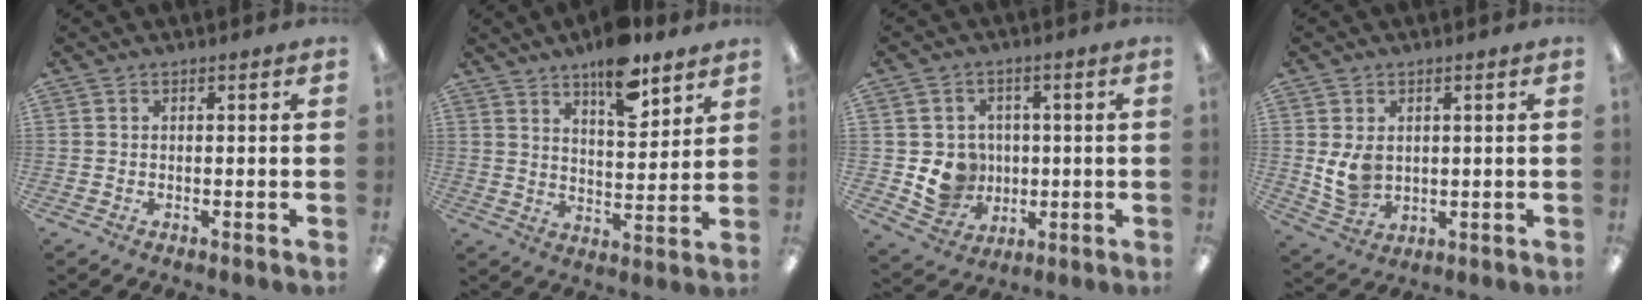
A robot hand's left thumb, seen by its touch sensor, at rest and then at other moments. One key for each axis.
{"total": 12.0, "fx": 8.9, "fy": 4.2, "fz": 6.9, "tx": -0.094, "ty": -0.052, "tz": 0.151}
{"total": 9.0, "fx": -0.4, "fy": 8.7, "fz": 2.3, "tx": -0.050, "ty": 0.009, "tz": 0.007}
{"total": 6.6, "fx": 1.6, "fy": 5.2, "fz": 3.8, "tx": -0.080, "ty": -0.004, "tz": 0.030}